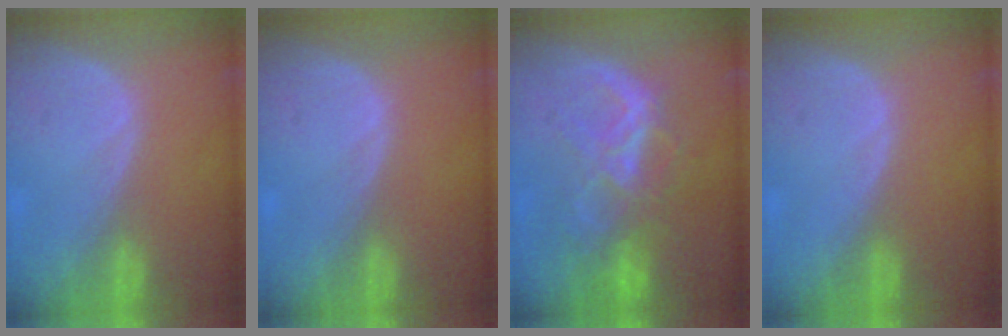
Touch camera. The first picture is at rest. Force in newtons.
{"total": 0.0}
{"total": 8.8, "press": 7.6, "slide": 4.4}
{"total": 0.0}